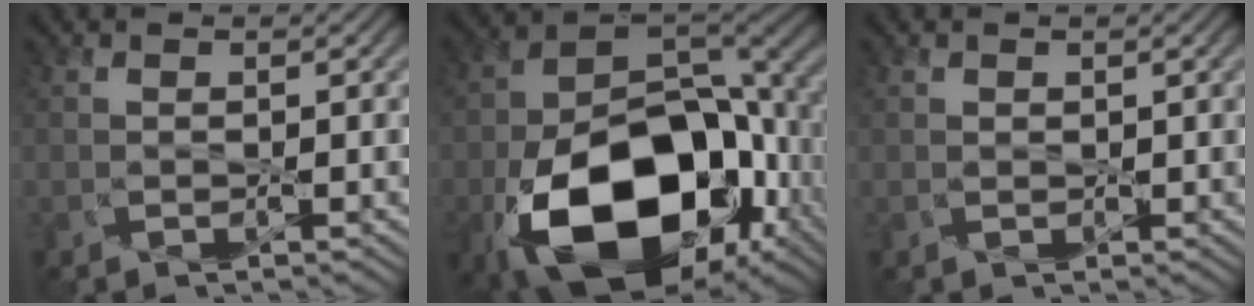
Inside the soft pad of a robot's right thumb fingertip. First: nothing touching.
{"total": 19.0, "force": [-6.3, 12.3, 13.0], "torque": [-0.254, -0.049, -0.083]}
{"total": 0.7, "force": [0.3, 0.6, -0.2], "torque": [0.007, -0.001, 0.006]}